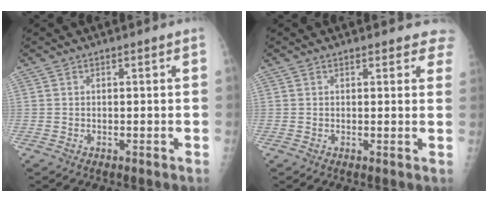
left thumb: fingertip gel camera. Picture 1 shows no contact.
{"total": 4.2, "force": [3.6, 1.8, 0.8], "torque": [0.030, -0.014, 0.021]}